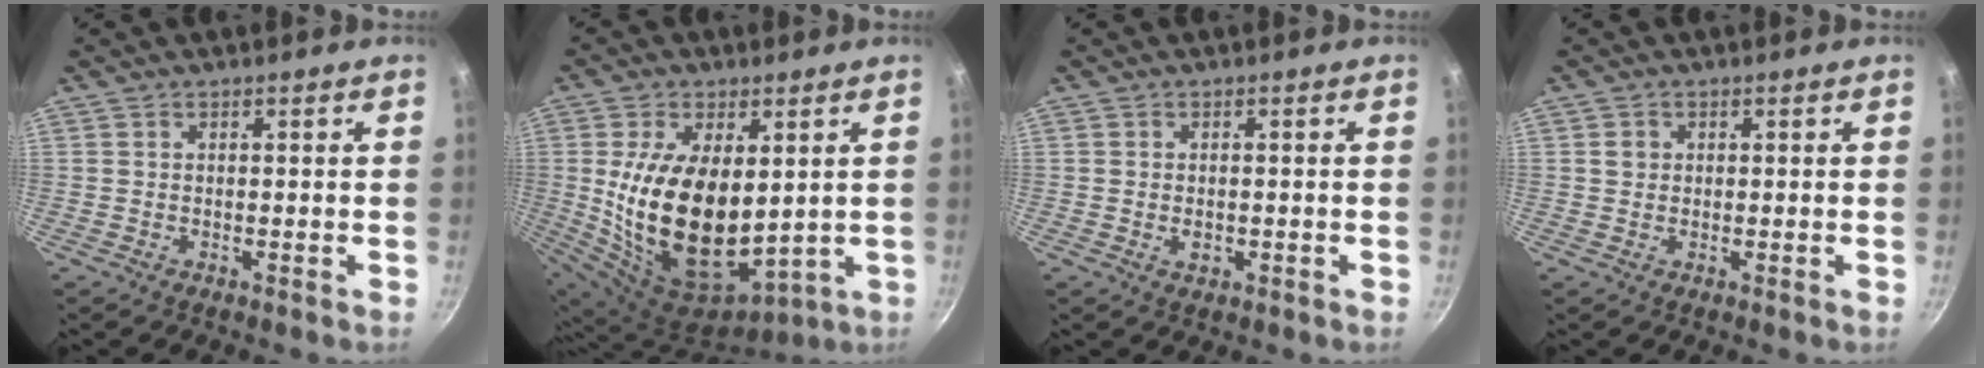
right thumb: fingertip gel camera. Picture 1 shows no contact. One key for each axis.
{"total": 20.8, "fx": 1.8, "fy": 12.1, "fz": 16.8, "tx": -0.301, "ty": -0.031, "tz": 0.056}
{"total": 2.0, "fx": -0.5, "fy": 1.4, "fz": 1.4, "tx": -0.021, "ty": -0.001, "tz": -0.007}
{"total": 1.6, "fx": 0.3, "fy": 1.5, "fz": 0.6, "tx": -0.004, "ty": 0.004, "tz": 0.003}